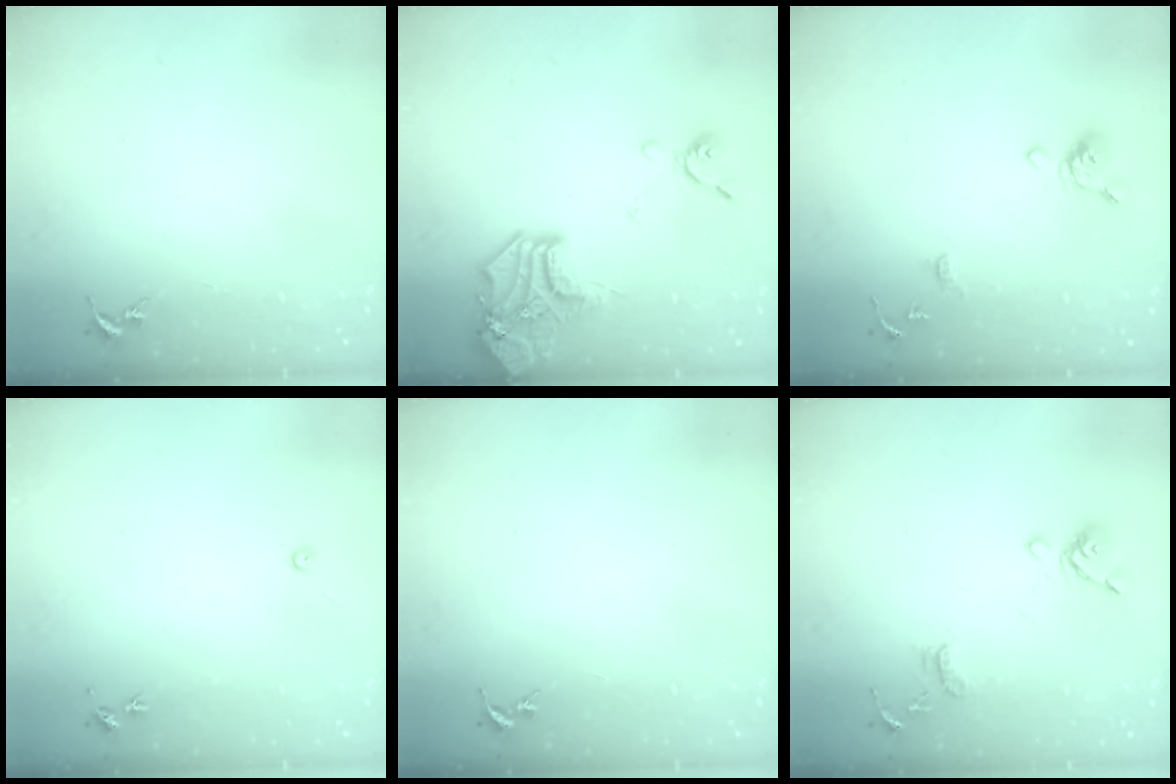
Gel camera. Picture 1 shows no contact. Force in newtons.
{"total": 17.6, "press": 17.6, "slide": 1.5}
{"total": 11.3, "press": 11.2, "slide": 1.3}
{"total": 3.5, "press": 3.5, "slide": 0.3}
{"total": 0.0}
{"total": 13.1, "press": 13.0, "slide": 1.4}